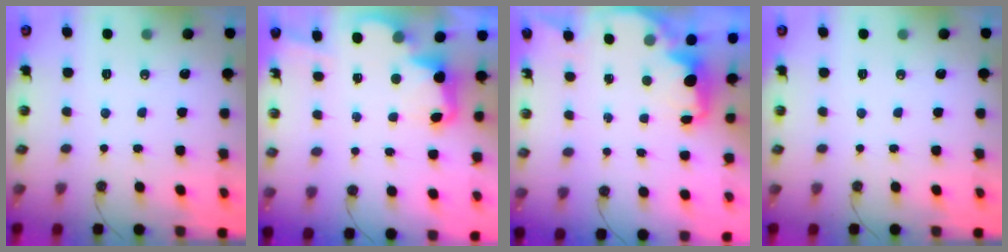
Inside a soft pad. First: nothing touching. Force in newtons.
{"total": 3.4, "press": 3.3, "slide": 0.6}
{"total": 2.1, "press": 2.0, "slide": 0.5}
{"total": 0.0}